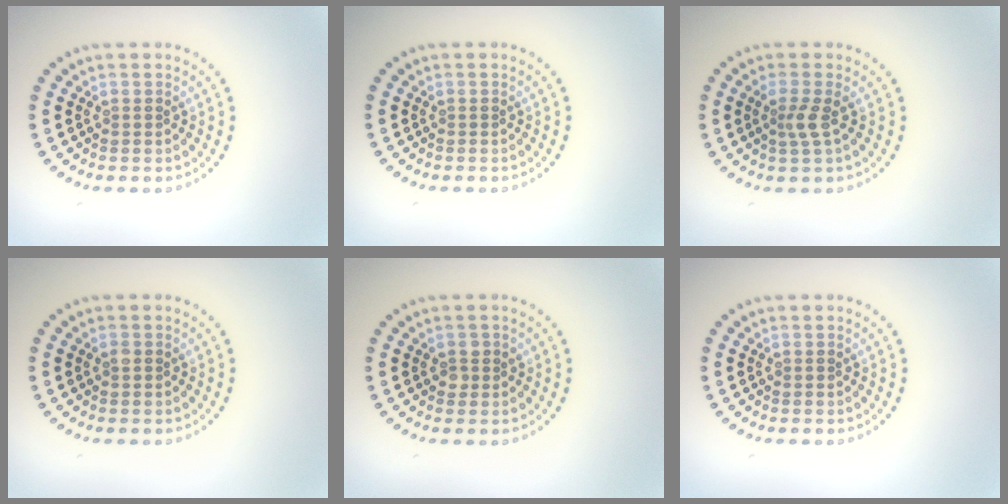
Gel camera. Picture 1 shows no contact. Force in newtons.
{"total": 0.0}
{"total": 1.8, "press": 1.4, "slide": 1.2}
{"total": 0.5, "press": 0.5, "slide": 0.1}
{"total": 0.9, "press": 0.9, "slide": 0.1}
{"total": 0.0}